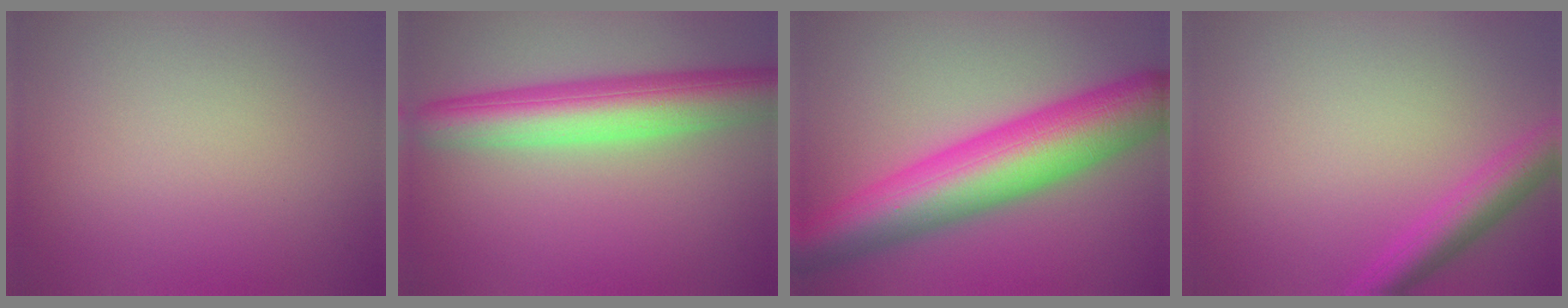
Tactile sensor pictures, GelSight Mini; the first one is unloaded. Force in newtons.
{"total": 7.5, "press": 7.5, "slide": 0.1}
{"total": 11.1, "press": 11.1, "slide": 0.2}
{"total": 3.6, "press": 3.5, "slide": 0.2}